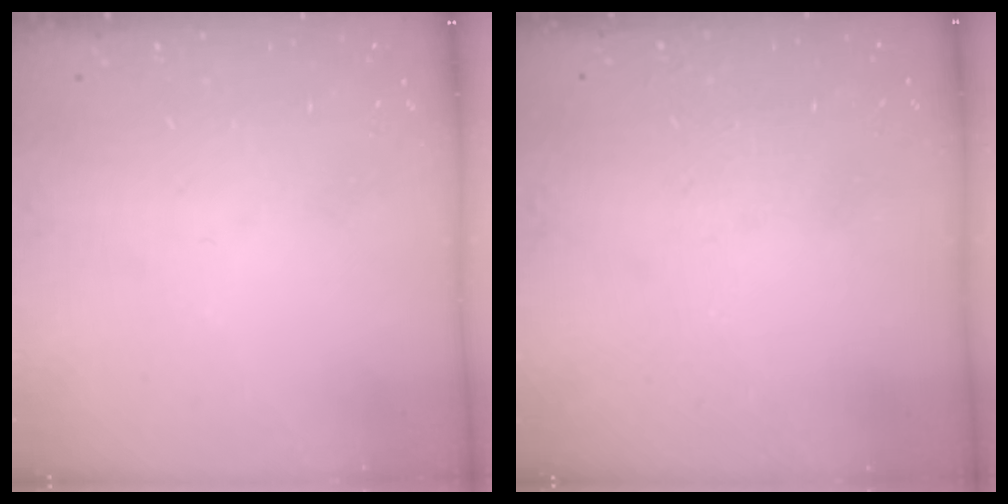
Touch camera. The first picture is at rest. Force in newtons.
{"total": 1.6, "press": 1.6, "slide": 0.0}